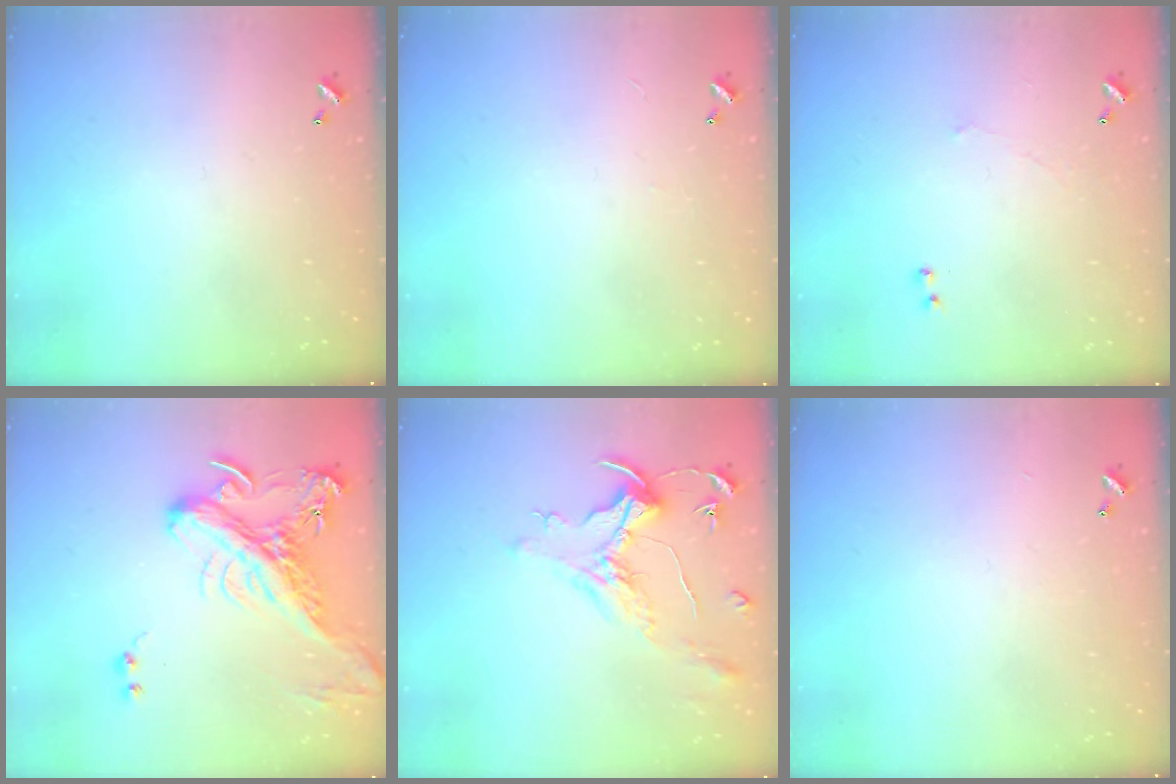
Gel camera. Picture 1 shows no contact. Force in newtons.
{"total": 2.1, "press": 2.0, "slide": 0.3}
{"total": 0.7, "press": 0.0, "slide": 0.7}
{"total": 7.2, "press": 6.9, "slide": 2.0}
{"total": 1.5, "press": 1.3, "slide": 0.7}
{"total": 1.9, "press": 1.9, "slide": 0.5}